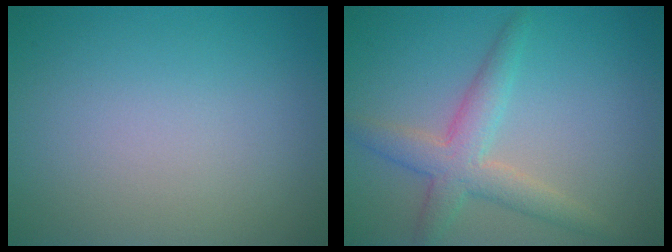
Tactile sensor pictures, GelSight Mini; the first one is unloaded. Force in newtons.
{"total": 3.9, "press": 3.8, "slide": 0.3}